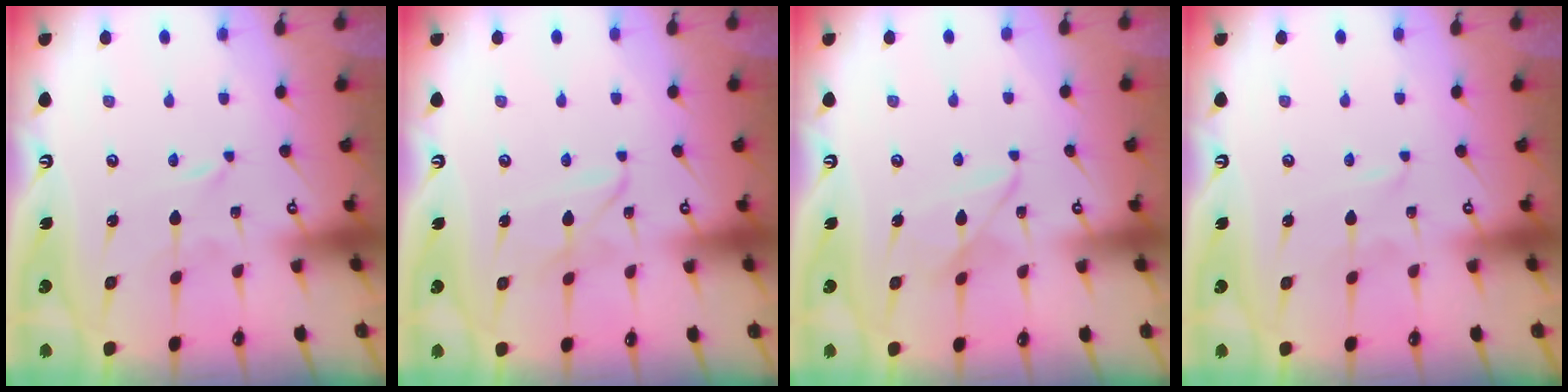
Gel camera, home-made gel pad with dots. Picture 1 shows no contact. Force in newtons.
{"total": 4.3, "press": 4.3, "slide": 0.3}
{"total": 6.4, "press": 6.4, "slide": 0.5}
{"total": 1.0, "press": 1.0, "slide": 0.0}